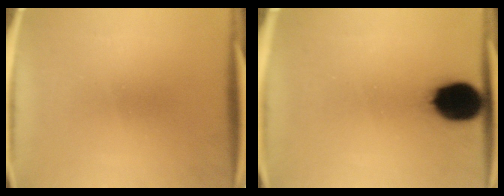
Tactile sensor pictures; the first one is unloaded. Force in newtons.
{"total": 14.0}